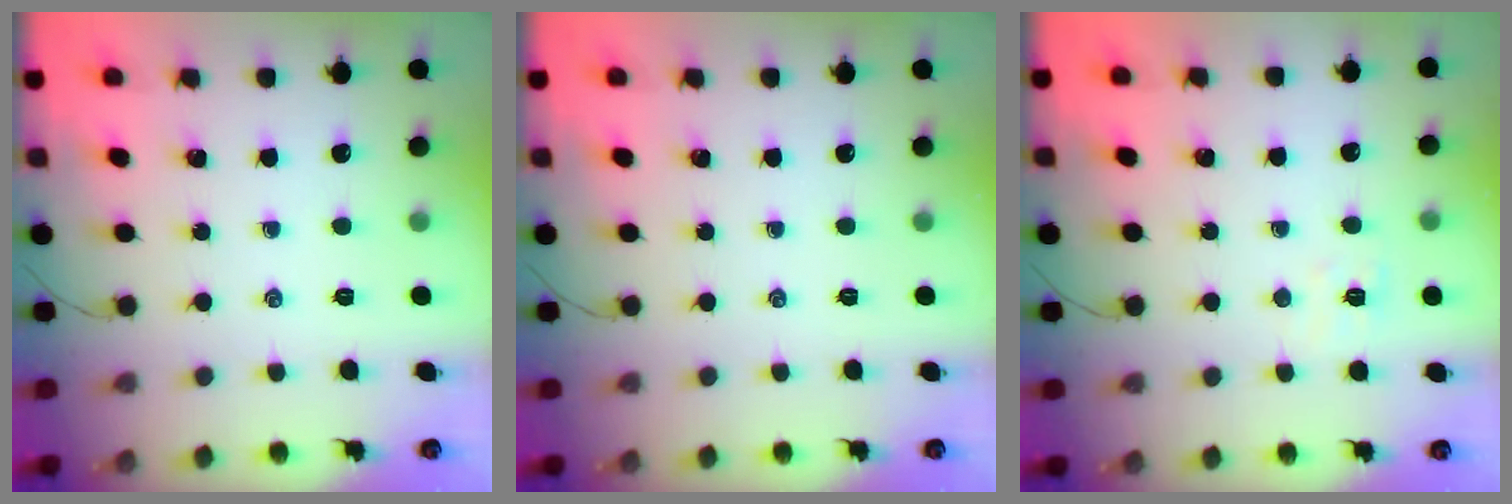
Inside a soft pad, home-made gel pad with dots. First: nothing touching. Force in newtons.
{"total": 0.0}
{"total": 5.3, "press": 5.1, "slide": 1.2}